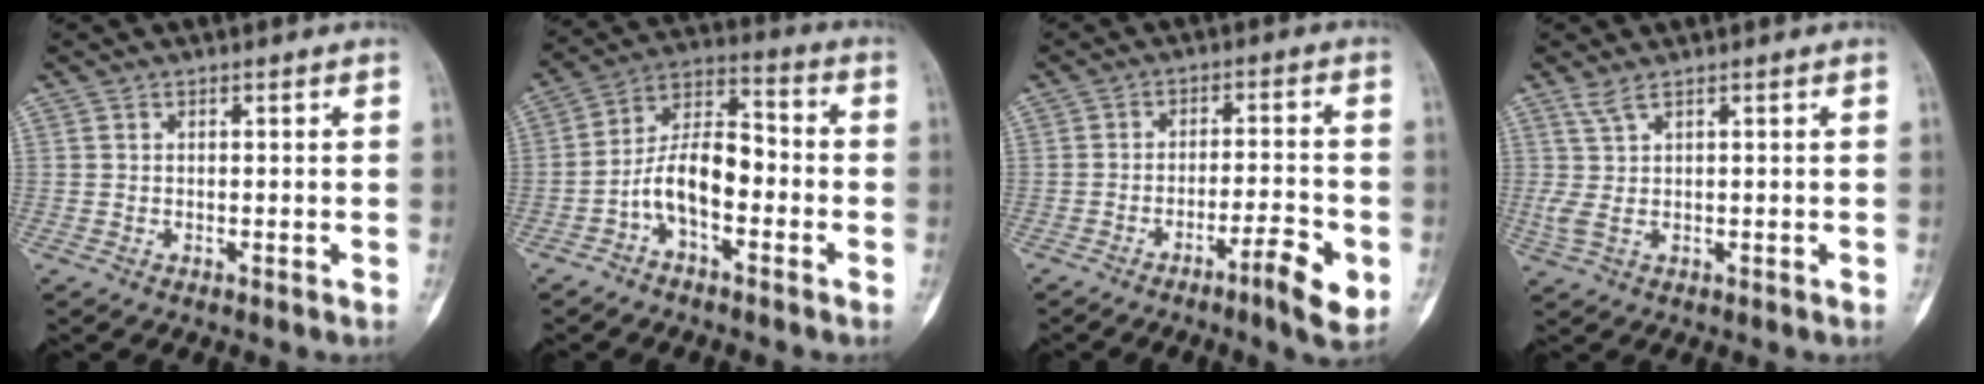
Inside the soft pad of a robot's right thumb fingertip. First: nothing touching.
{"total": 10.7, "force": [-3.5, 5.5, 8.5], "torque": [-0.146, 0.055, -0.071]}
{"total": 7.6, "force": [-3.6, 1.2, 6.6], "torque": [-0.104, 0.020, -0.052]}
{"total": 2.9, "force": [1.4, 0.5, 2.5], "torque": [-0.072, 0.003, 0.040]}